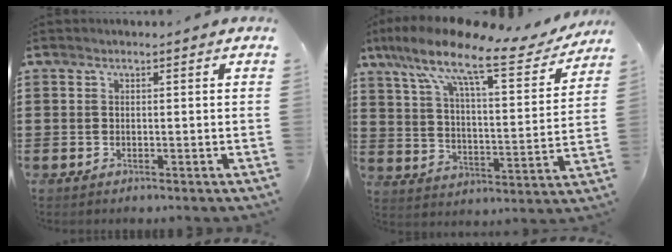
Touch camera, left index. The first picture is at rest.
{"total": 13.2, "force": [9.7, 2.3, 8.6], "torque": [-0.183, -0.055, 0.157]}